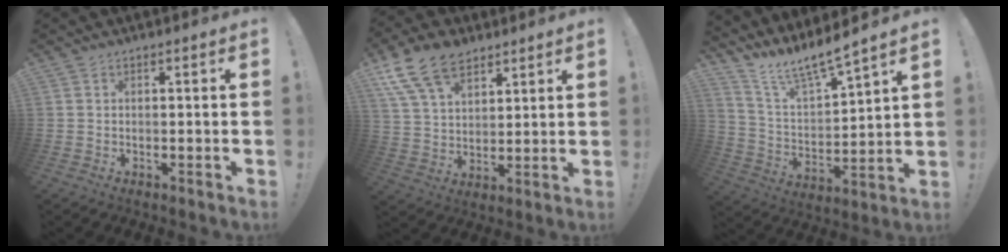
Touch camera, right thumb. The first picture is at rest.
{"total": 15.1, "force": [9.3, 8.9, 7.8], "torque": [-0.142, -0.043, 0.176]}
{"total": 10.5, "force": [9.7, 0.4, 4.2], "torque": [-0.090, -0.088, 0.167]}